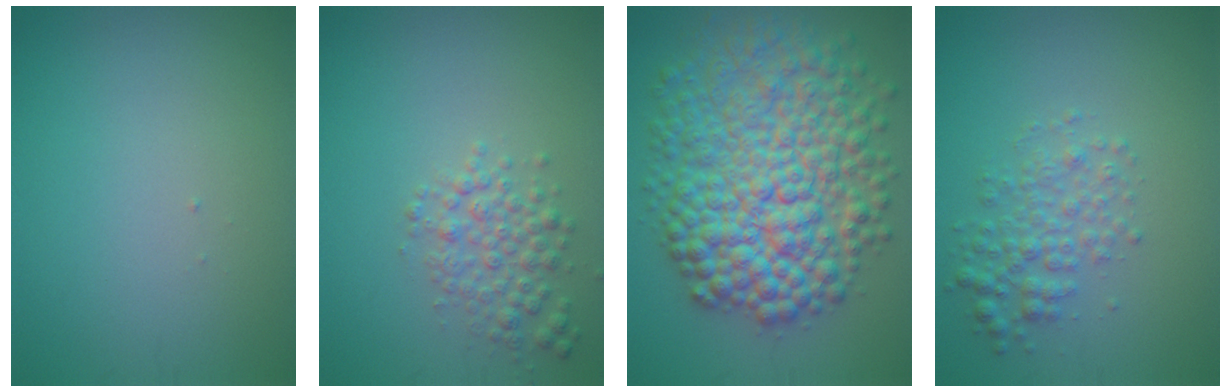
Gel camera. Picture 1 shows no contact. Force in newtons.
{"total": 2.8, "press": 2.8, "slide": 0.1}
{"total": 12.0, "press": 12.0, "slide": 0.1}
{"total": 2.9, "press": 2.9, "slide": 0.0}